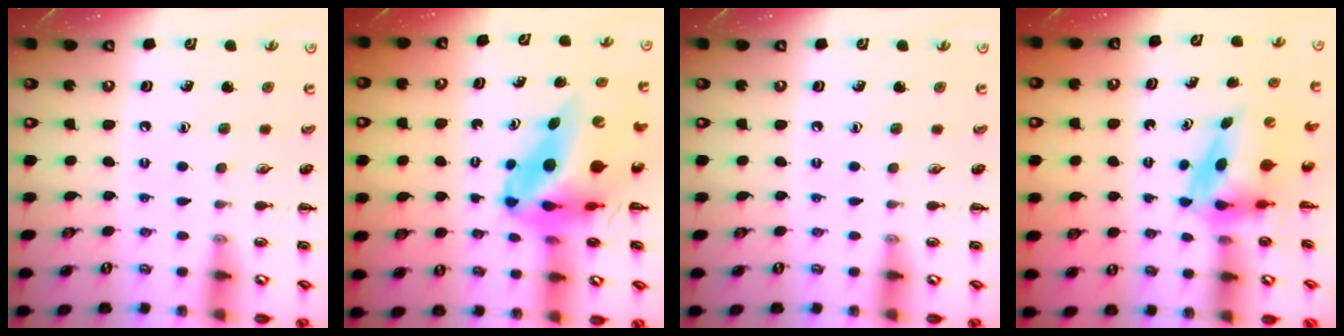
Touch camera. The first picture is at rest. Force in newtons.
{"total": 12.0, "press": 11.4, "slide": 3.7}
{"total": 0.0}
{"total": 6.0, "press": 5.9, "slide": 1.1}